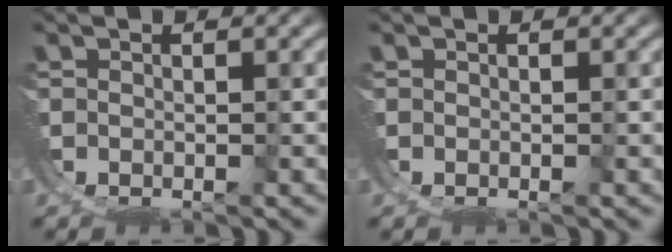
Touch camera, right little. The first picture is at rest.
{"total": 0.0}